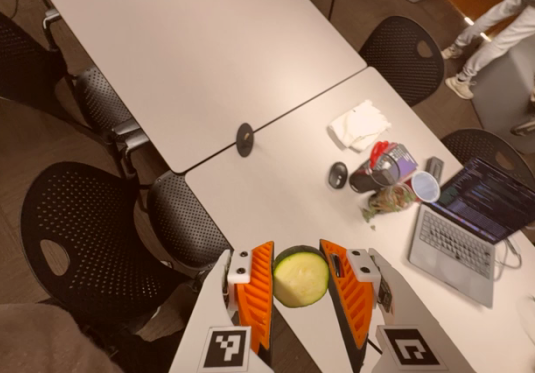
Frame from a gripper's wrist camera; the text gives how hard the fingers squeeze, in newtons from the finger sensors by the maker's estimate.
{"total": 11.8, "left": 12.0, "right": 11.6}